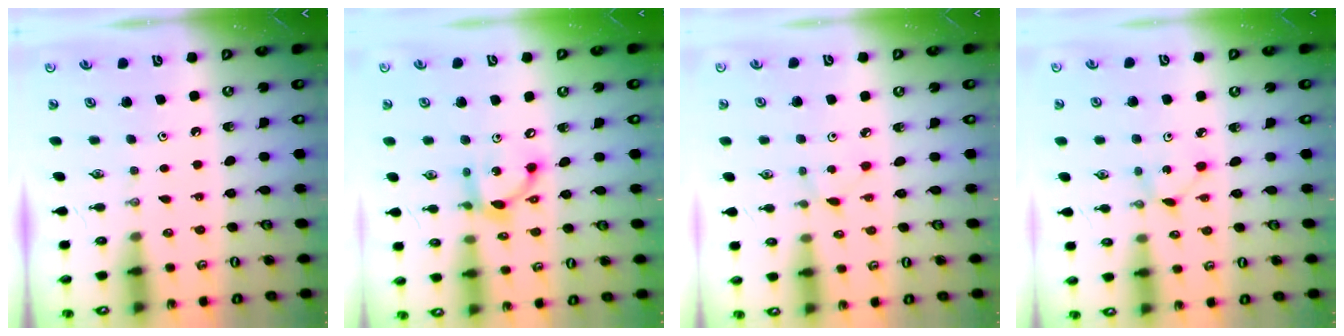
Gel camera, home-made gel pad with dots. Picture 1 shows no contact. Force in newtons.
{"total": 11.8, "press": 11.7, "slide": 0.9}
{"total": 2.3, "press": 2.3, "slide": 0.3}
{"total": 2.2, "press": 2.2, "slide": 0.3}